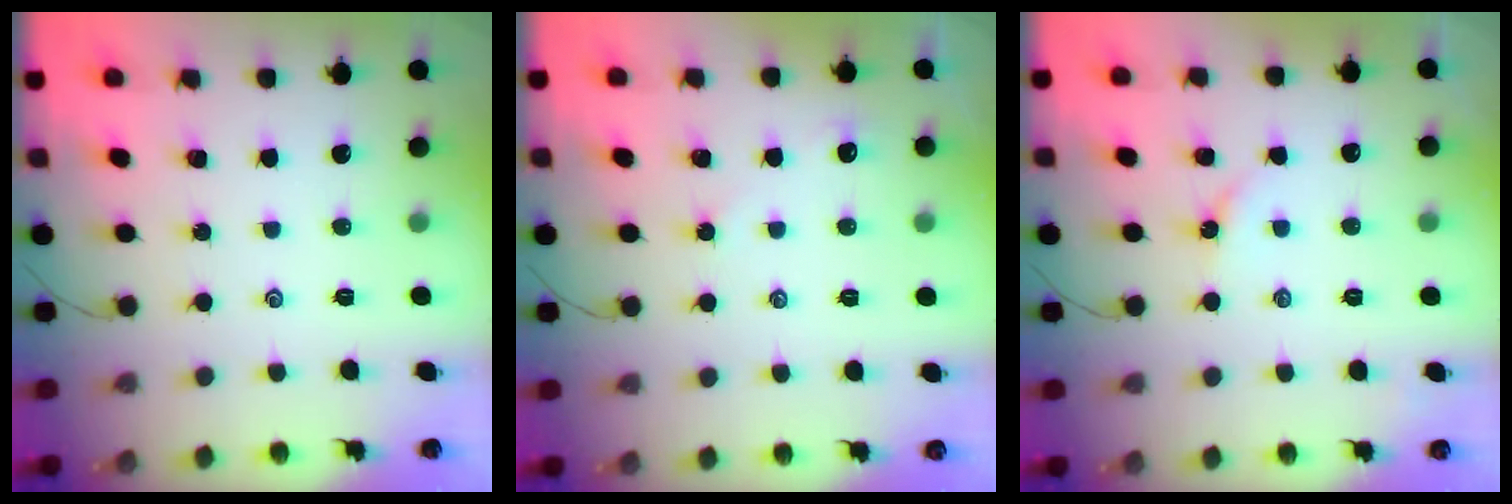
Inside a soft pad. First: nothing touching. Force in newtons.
{"total": 2.3, "press": 2.3, "slide": 0.3}
{"total": 2.0, "press": 1.9, "slide": 0.3}